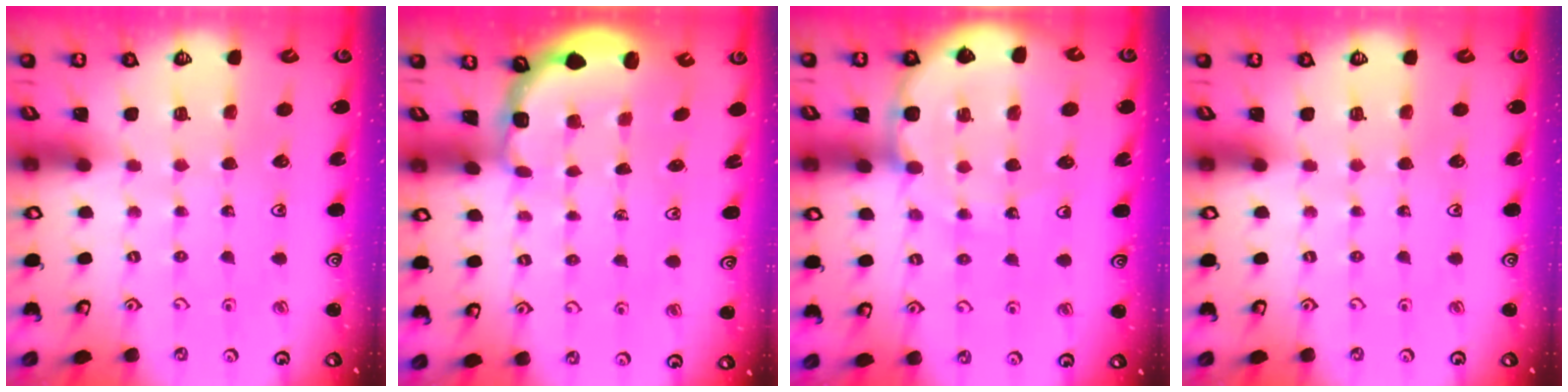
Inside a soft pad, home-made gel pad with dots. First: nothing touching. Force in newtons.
{"total": 2.4, "press": 1.7, "slide": 1.6}
{"total": 8.9, "press": 8.8, "slide": 1.3}
{"total": 0.0}